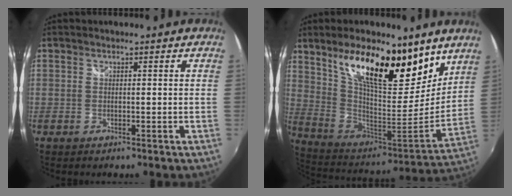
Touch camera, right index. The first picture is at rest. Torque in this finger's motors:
{"motor_torque": [1.13, 1.01, 1.05, 0.21]}